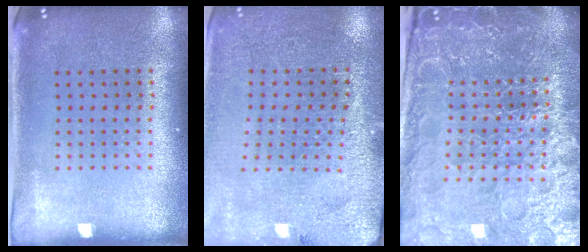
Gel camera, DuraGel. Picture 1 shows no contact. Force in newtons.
{"total": 2.8, "press": 2.8, "slide": 0.1}
{"total": 5.8, "press": 5.2, "slide": 2.6}